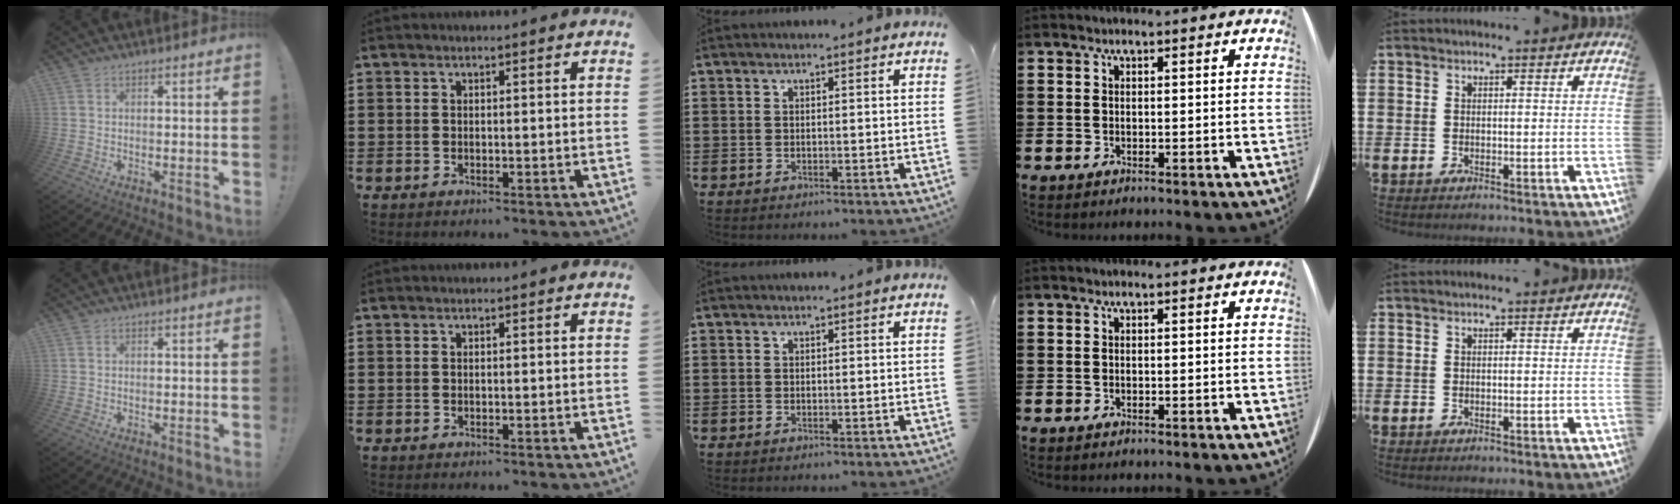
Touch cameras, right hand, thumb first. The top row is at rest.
{}